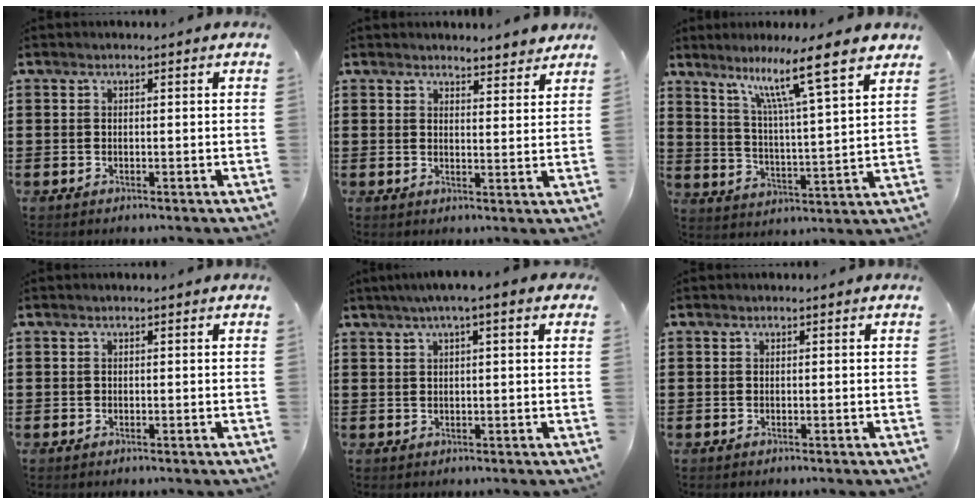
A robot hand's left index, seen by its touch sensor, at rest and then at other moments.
{"total": 3.5, "force": [3.4, 0.5, 0.4], "torque": [-0.010, -0.010, 0.064]}
{"total": 10.4, "force": [7.8, -0.1, 6.9], "torque": [-0.136, -0.049, 0.120]}
{"total": 0.0}
{"total": 3.4, "force": [1.7, 0.1, 2.9], "torque": [-0.059, 0.006, 0.030]}
{"total": 0.0}